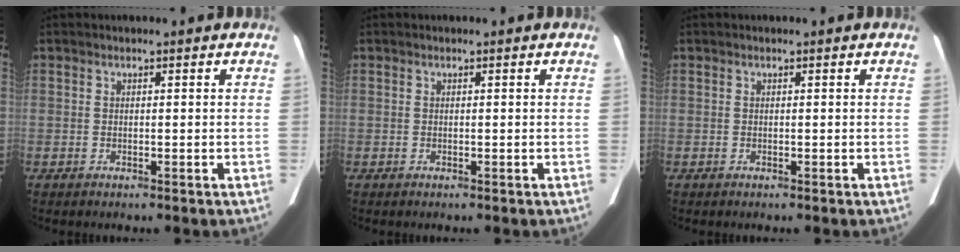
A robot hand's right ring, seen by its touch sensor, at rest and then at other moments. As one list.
[{"total": 0.0}, {"total": 0.0}]